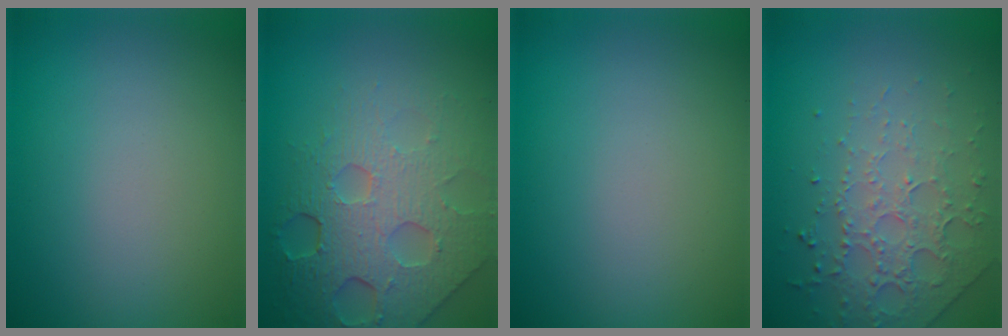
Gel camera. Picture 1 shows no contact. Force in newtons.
{"total": 8.3, "press": 5.4, "slide": 6.2}
{"total": 0.0}
{"total": 4.5, "press": 3.1, "slide": 3.2}